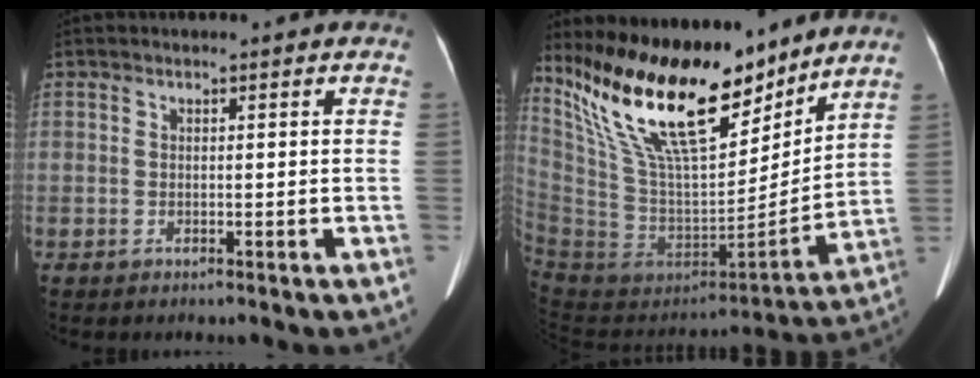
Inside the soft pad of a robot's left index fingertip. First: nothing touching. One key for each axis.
{"total": 25.2, "fx": 18.8, "fy": 9.3, "fz": 13.9, "tx": -0.280, "ty": -0.001, "tz": 0.332}